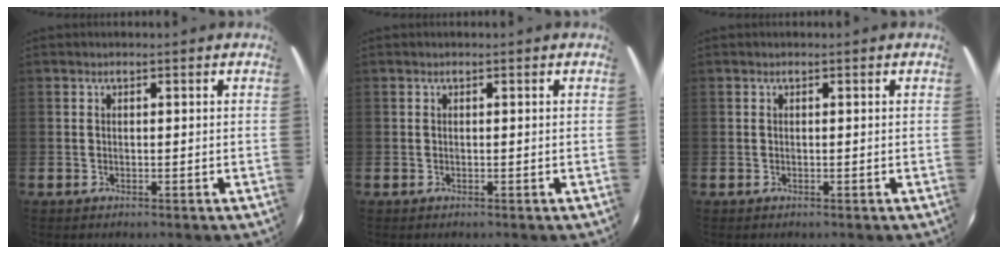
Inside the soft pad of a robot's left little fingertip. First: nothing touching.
{"total": 0.0}
{"total": 0.0}